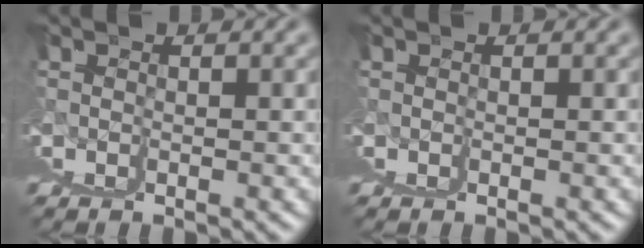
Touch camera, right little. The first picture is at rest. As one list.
[{"total": 0.0}]